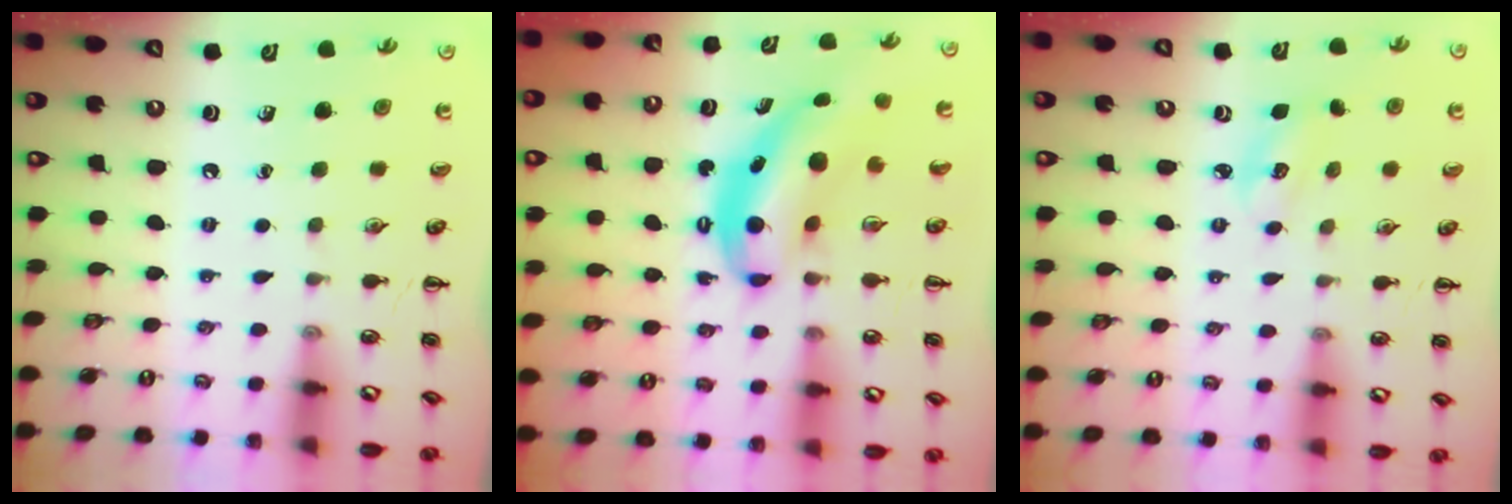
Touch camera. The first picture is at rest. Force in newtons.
{"total": 6.3, "press": 6.2, "slide": 1.1}
{"total": 3.5, "press": 3.4, "slide": 0.9}